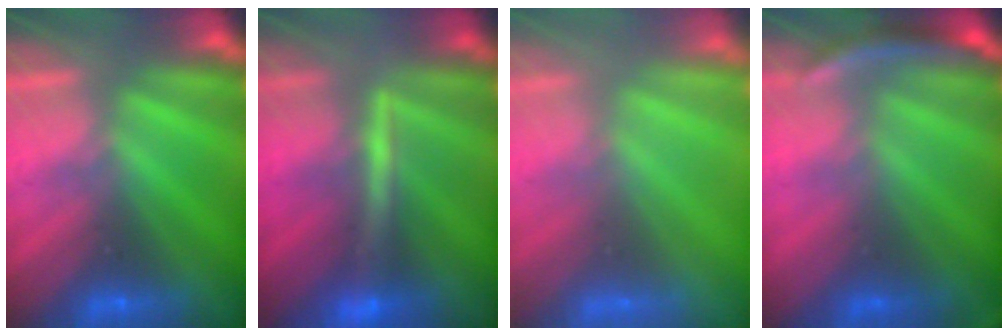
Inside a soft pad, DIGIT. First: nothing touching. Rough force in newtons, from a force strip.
{"total": 2.4}
{"total": 3.1}
{"total": 2.8}